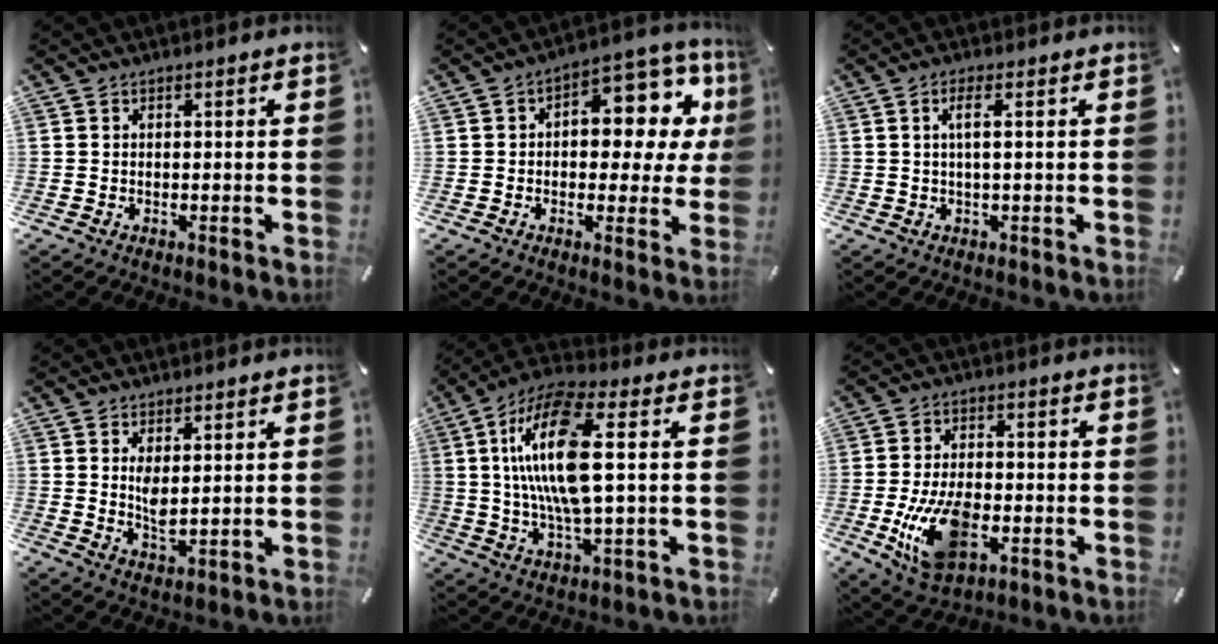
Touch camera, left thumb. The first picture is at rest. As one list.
[{"total": 12.2, "force": [3.4, 7.6, 8.9], "torque": [-0.103, -0.031, 0.056]}, {"total": 3.6, "force": [0.7, 0.3, 3.5], "torque": [-0.069, 0.000, 0.009]}, {"total": 6.0, "force": [1.2, 2.6, 5.3], "torque": [-0.098, -0.012, 0.014]}, {"total": 17.8, "force": [2.6, 6.0, 16.6], "torque": [-0.346, -0.008, 0.036]}, {"total": 13.5, "force": [-3.7, 8.1, 10.1], "torque": [-0.197, -0.002, -0.064]}]